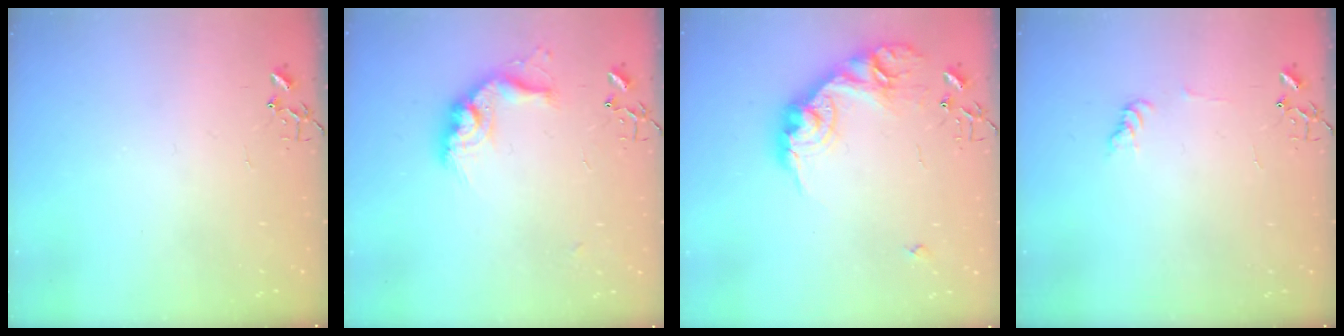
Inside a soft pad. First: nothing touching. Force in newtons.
{"total": 14.4, "press": 14.3, "slide": 0.7}
{"total": 18.9, "press": 18.8, "slide": 0.9}
{"total": 5.3, "press": 5.3, "slide": 0.2}